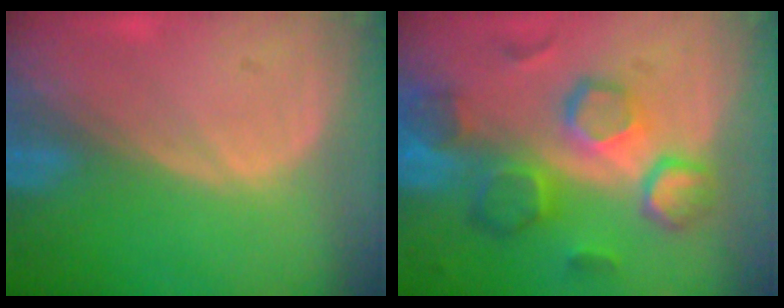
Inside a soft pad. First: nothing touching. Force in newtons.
{"total": 9.9, "press": 9.4, "slide": 3.1}